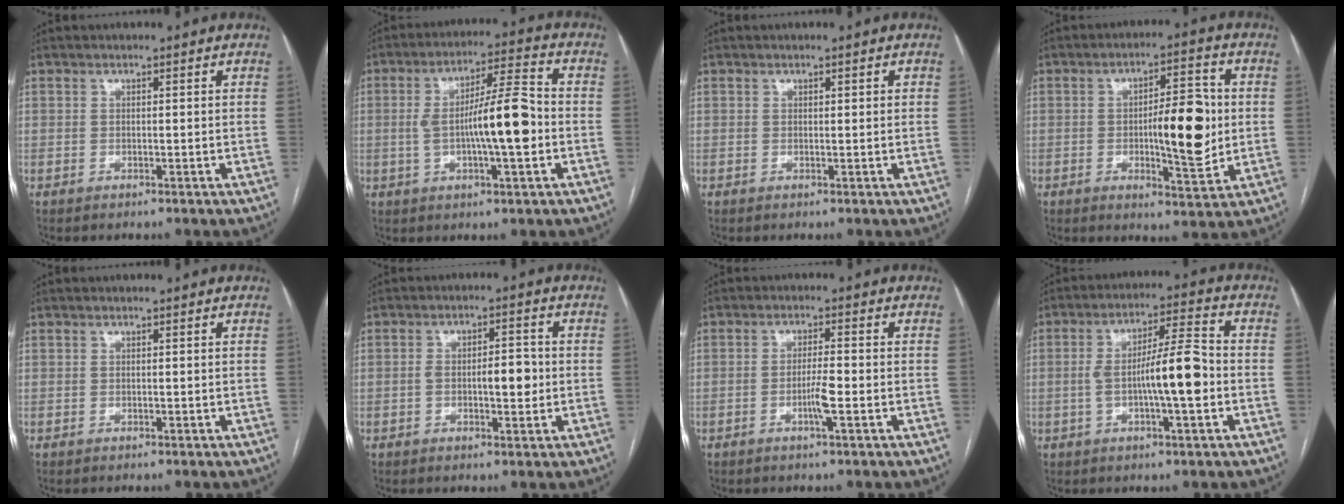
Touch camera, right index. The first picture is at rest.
{"total": 11.3, "force": [-1.3, 1.5, 11.1], "torque": [-0.191, 0.015, -0.023]}
{"total": 0.6, "force": [0.3, 0.1, 0.5], "torque": [-0.010, 0.002, 0.003]}
{"total": 11.2, "force": [-0.4, 3.0, 10.8], "torque": [-0.159, 0.005, -0.002]}
{"total": 0.0}
{"total": 5.4, "force": [-0.6, 2.0, 5.0], "torque": [-0.084, 0.012, -0.006]}
{"total": 3.6, "force": [-1.2, 0.0, 3.4], "torque": [-0.065, -0.004, -0.023]}
{"total": 10.3, "force": [-1.6, 1.2, 10.1], "torque": [-0.175, 0.016, -0.031]}